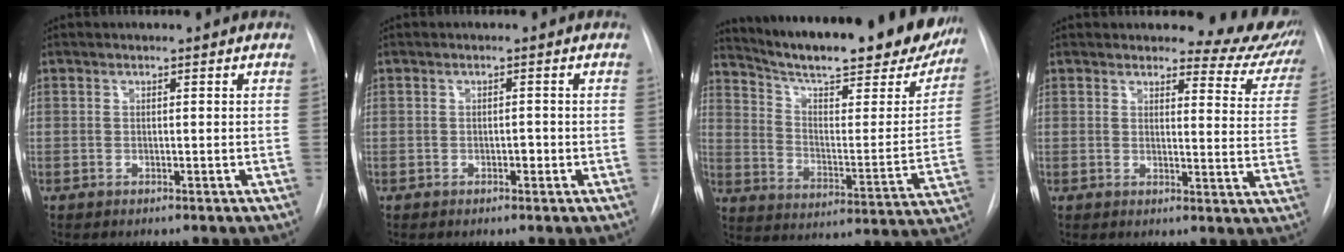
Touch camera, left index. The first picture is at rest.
{"total": 1.0, "force": [-0.4, 0.5, 0.7], "torque": [-0.011, 0.002, -0.006]}
{"total": 29.3, "force": [24.5, 5.5, 15.1], "torque": [-0.231, -0.048, 0.326]}
{"total": 10.6, "force": [10.1, 2.7, 1.1], "torque": [0.019, -0.055, 0.088]}